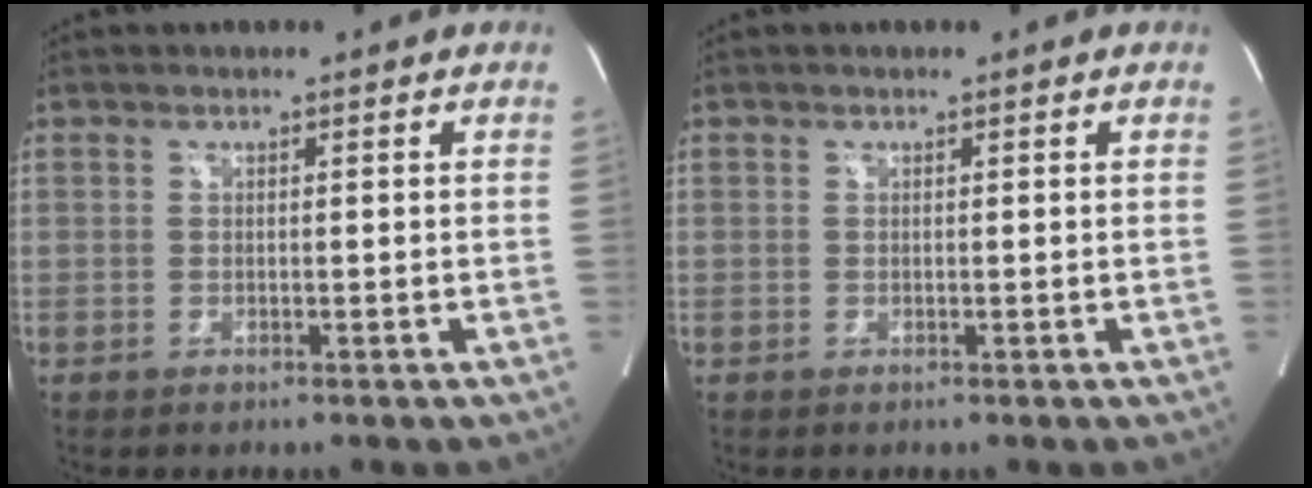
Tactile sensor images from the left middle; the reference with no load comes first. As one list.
[{"total": 0.0}]